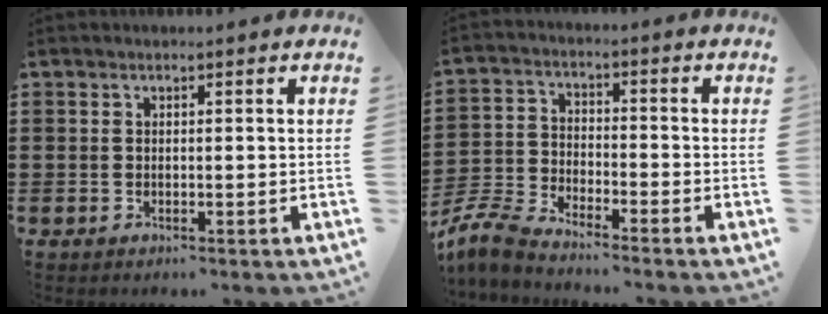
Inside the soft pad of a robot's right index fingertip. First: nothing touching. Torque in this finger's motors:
{"motor_torque": [-1.47, 0.66, -0.20, -0.21]}